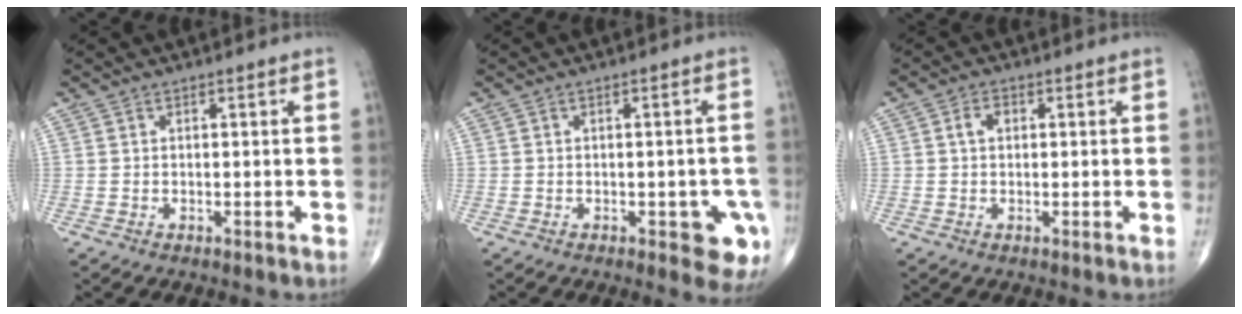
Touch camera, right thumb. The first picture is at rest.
{"total": 6.8, "force": [-2.5, 3.2, 5.5], "torque": [-0.033, 0.002, -0.026]}
{"total": 2.2, "force": [0.5, 1.7, 1.3], "torque": [-0.021, 0.012, 0.007]}